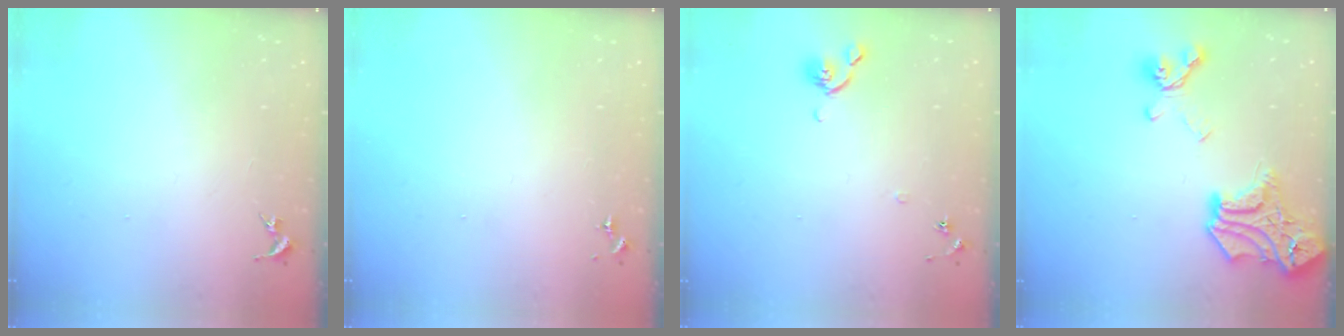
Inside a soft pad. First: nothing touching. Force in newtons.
{"total": 0.0}
{"total": 6.2, "press": 6.2, "slide": 0.8}
{"total": 19.9, "press": 19.9, "slide": 0.9}